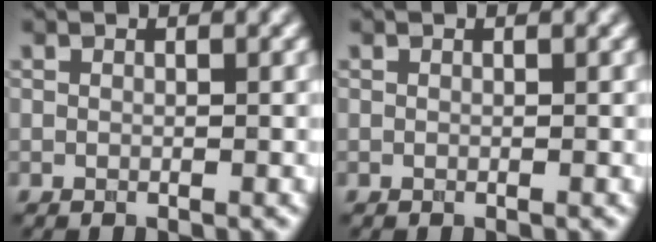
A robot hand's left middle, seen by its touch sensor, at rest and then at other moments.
{"total": 0.0}